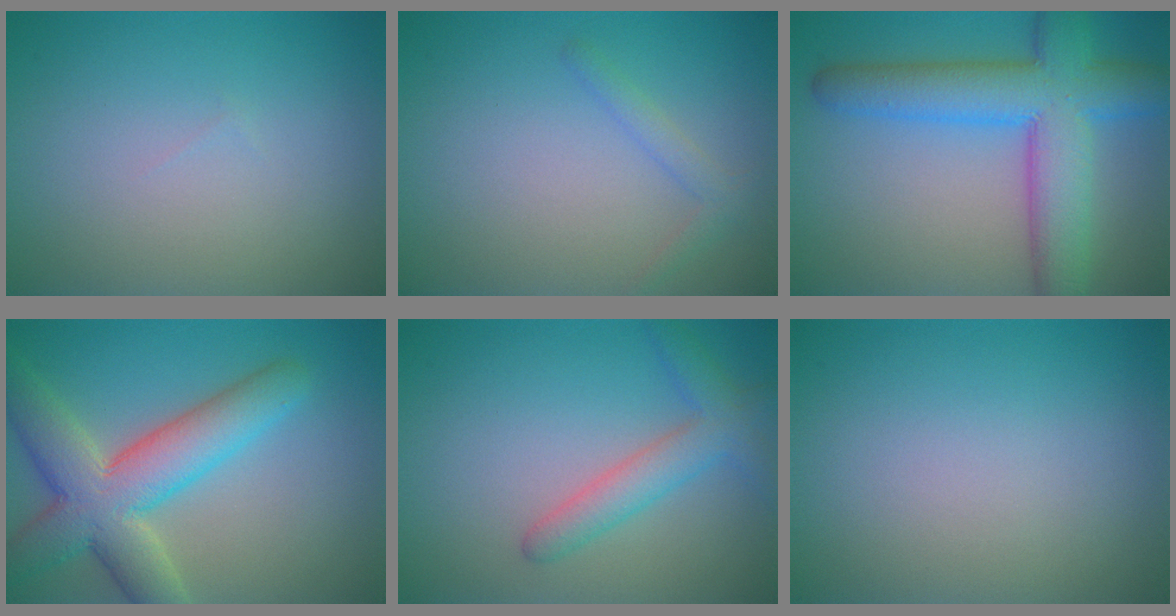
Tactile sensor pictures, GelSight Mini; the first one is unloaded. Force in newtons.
{"total": 1.4, "press": 1.4, "slide": 0.1}
{"total": 9.2, "press": 9.2, "slide": 0.2}
{"total": 8.5, "press": 8.5, "slide": 0.7}
{"total": 3.3, "press": 3.3, "slide": 0.2}
{"total": 0.0}